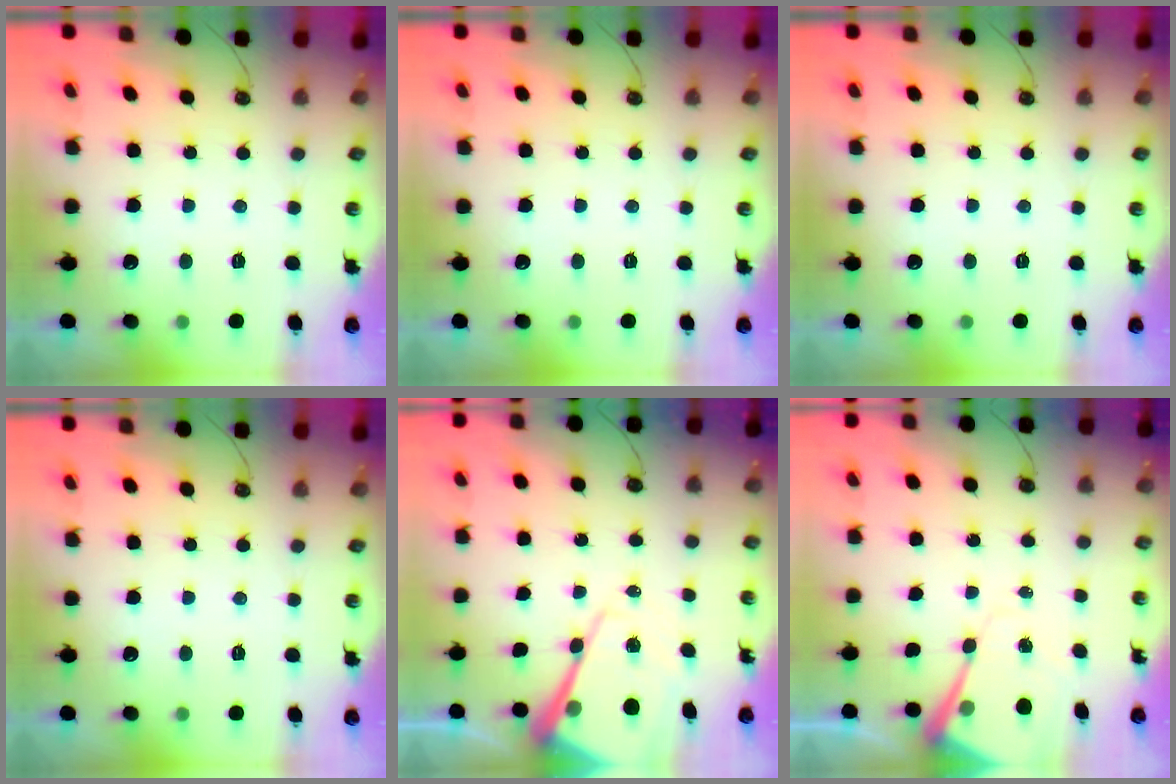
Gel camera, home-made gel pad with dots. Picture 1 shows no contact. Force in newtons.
{"total": 0.0}
{"total": 0.0}
{"total": 0.0}
{"total": 17.0, "press": 16.9, "slide": 1.8}
{"total": 11.8, "press": 11.7, "slide": 1.2}